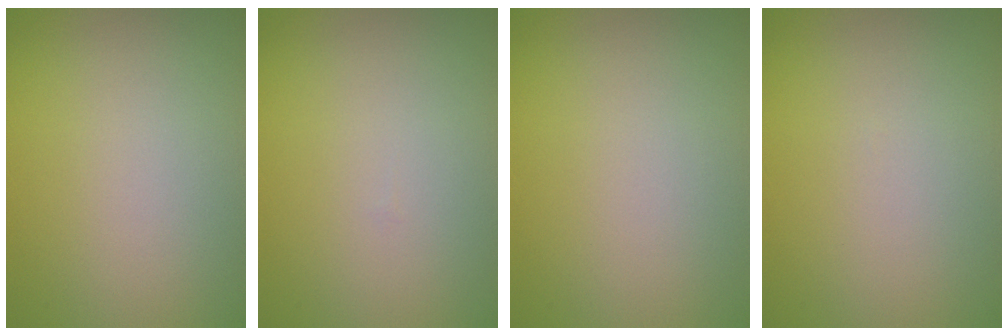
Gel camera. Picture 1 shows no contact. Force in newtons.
{"total": 0.0}
{"total": 0.0}
{"total": 0.0}